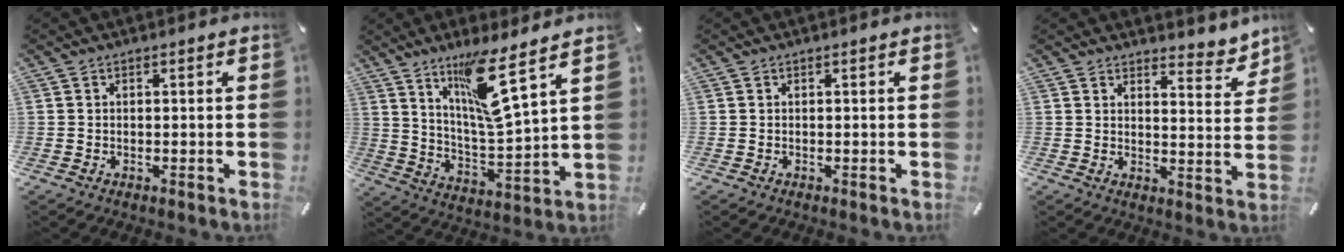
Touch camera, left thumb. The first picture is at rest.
{"total": 13.7, "force": [9.3, 1.6, 9.9], "torque": [-0.177, -0.047, 0.149]}
{"total": 0.0}
{"total": 6.1, "force": [5.4, 2.6, 1.4], "torque": [0.001, -0.051, 0.091]}